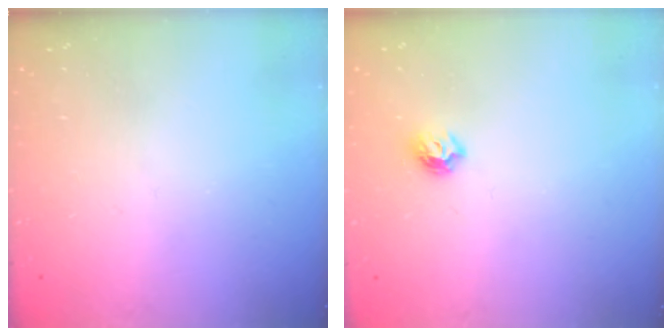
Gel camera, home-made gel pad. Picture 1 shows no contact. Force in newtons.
{"total": 6.4, "press": 6.4, "slide": 0.7}